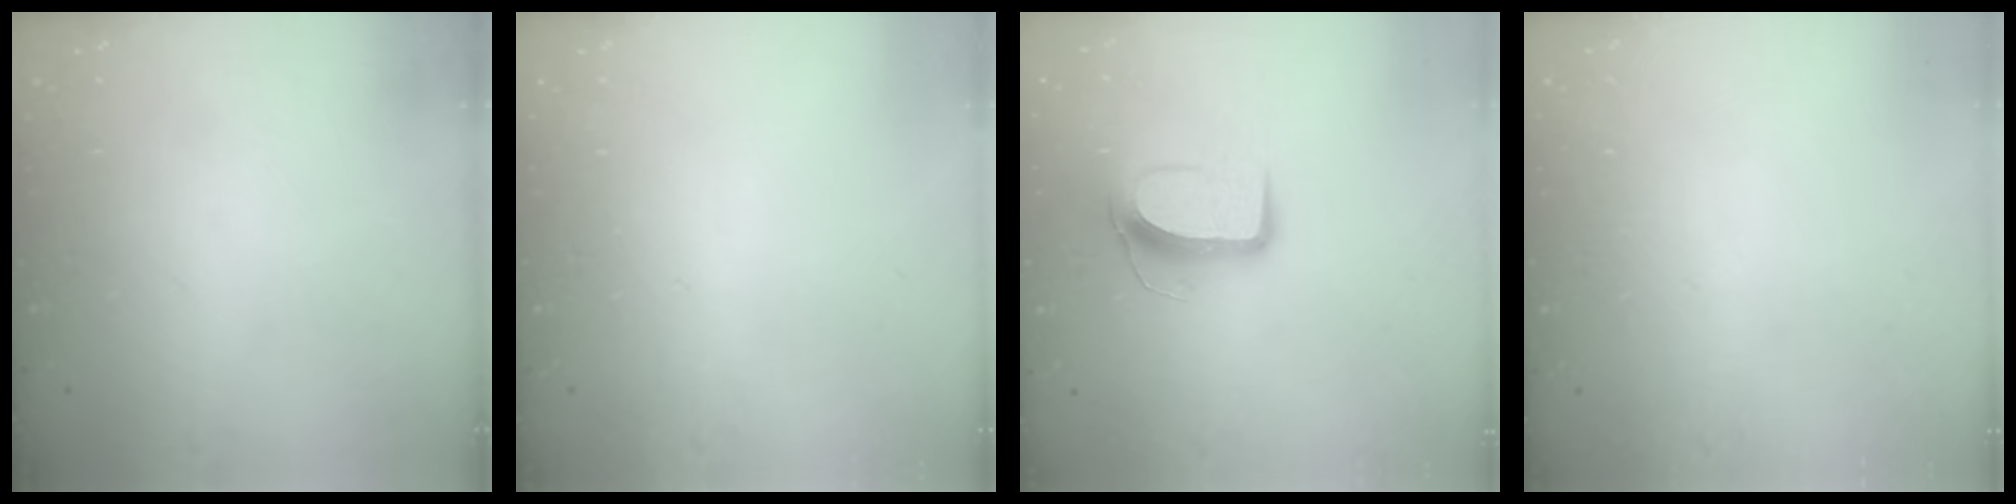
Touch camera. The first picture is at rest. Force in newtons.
{"total": 0.0}
{"total": 10.1, "press": 10.1, "slide": 0.5}
{"total": 0.0}